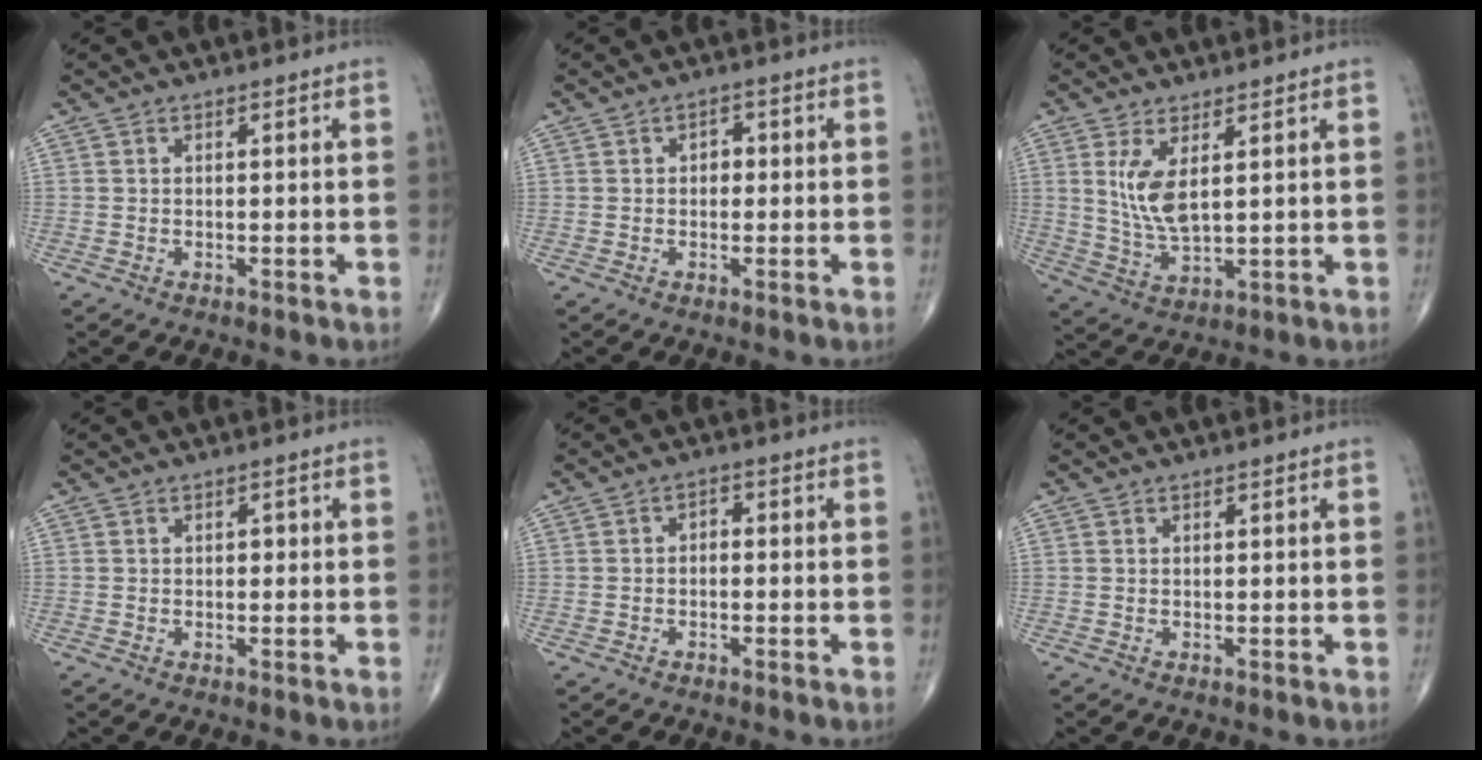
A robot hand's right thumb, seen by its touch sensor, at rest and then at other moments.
{"total": 2.2, "force": [0.1, 1.6, 1.4], "torque": [-0.005, 0.006, -0.004]}
{"total": 7.2, "force": [2.2, 2.7, 6.3], "torque": [-0.129, -0.022, 0.055]}
{"total": 1.0, "force": [0.0, 0.7, 0.7], "torque": [-0.002, 0.003, -0.005]}
{"total": 1.7, "force": [-0.3, 1.2, 1.2], "torque": [-0.008, 0.009, -0.012]}
{"total": 0.0}